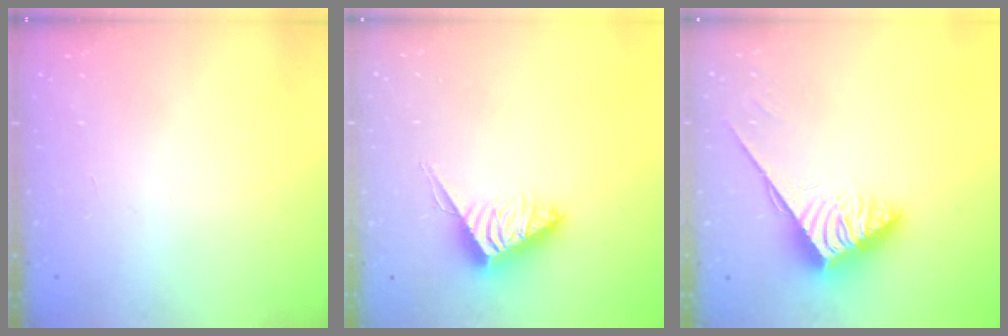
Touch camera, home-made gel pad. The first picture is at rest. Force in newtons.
{"total": 5.1, "press": 5.1, "slide": 0.4}
{"total": 3.8, "press": 3.7, "slide": 0.7}